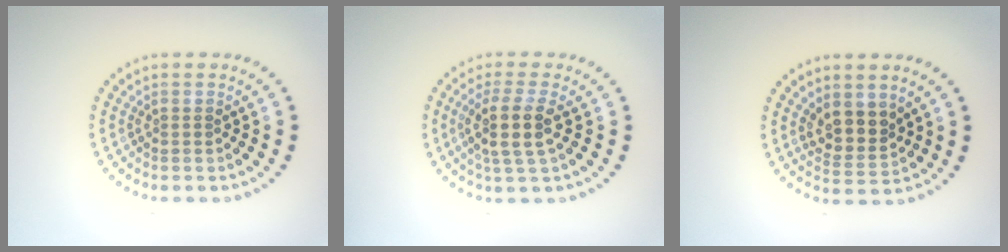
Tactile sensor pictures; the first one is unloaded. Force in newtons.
{"total": 3.4, "press": 2.9, "slide": 1.7}
{"total": 3.0, "press": 2.5, "slide": 1.6}